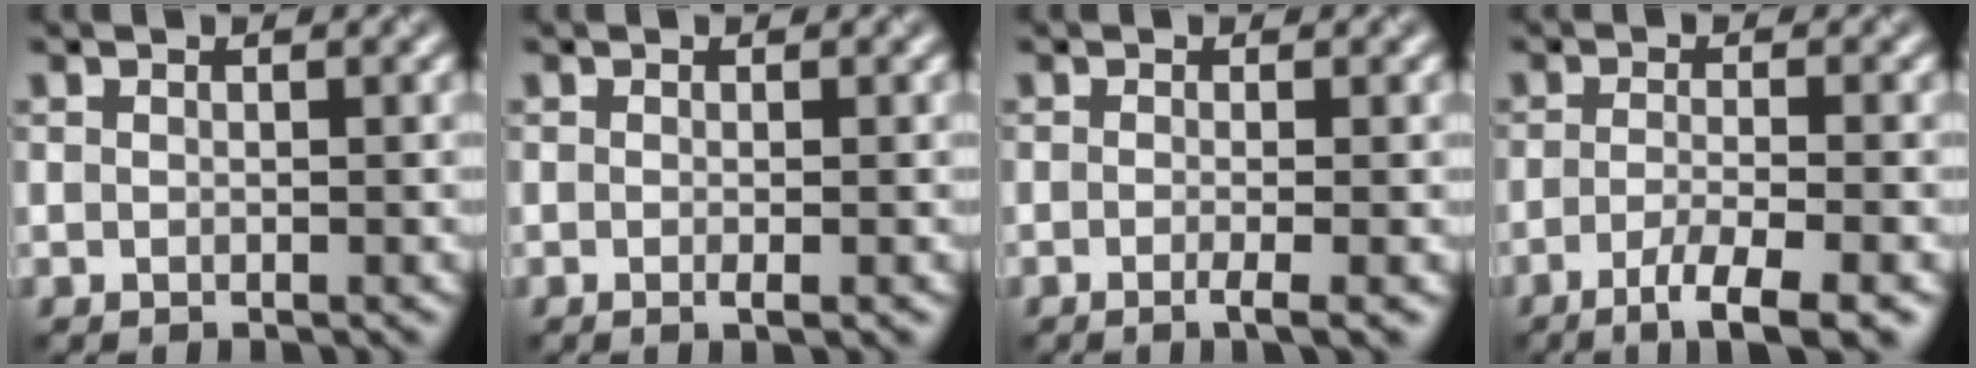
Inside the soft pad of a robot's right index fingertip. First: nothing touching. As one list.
[{"total": 0.9, "force": [-0.2, 0.2, 0.8], "torque": [-0.012, -0.006, -0.004]}, {"total": 2.3, "force": [-0.6, 0.6, 2.1], "torque": [-0.026, -0.006, -0.013]}, {"total": 4.5, "force": [-2.5, 0.9, 3.7], "torque": [-0.061, -0.003, -0.049]}]